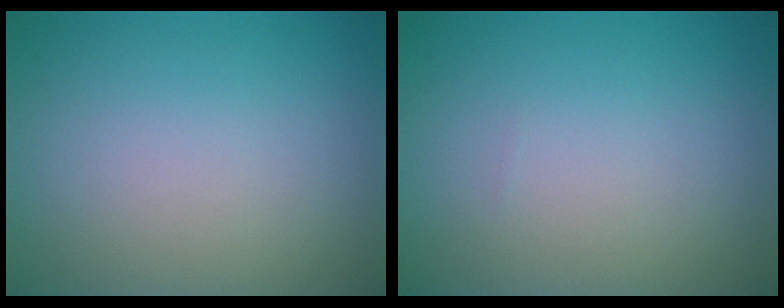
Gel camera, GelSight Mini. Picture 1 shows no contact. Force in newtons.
{"total": 0.0}